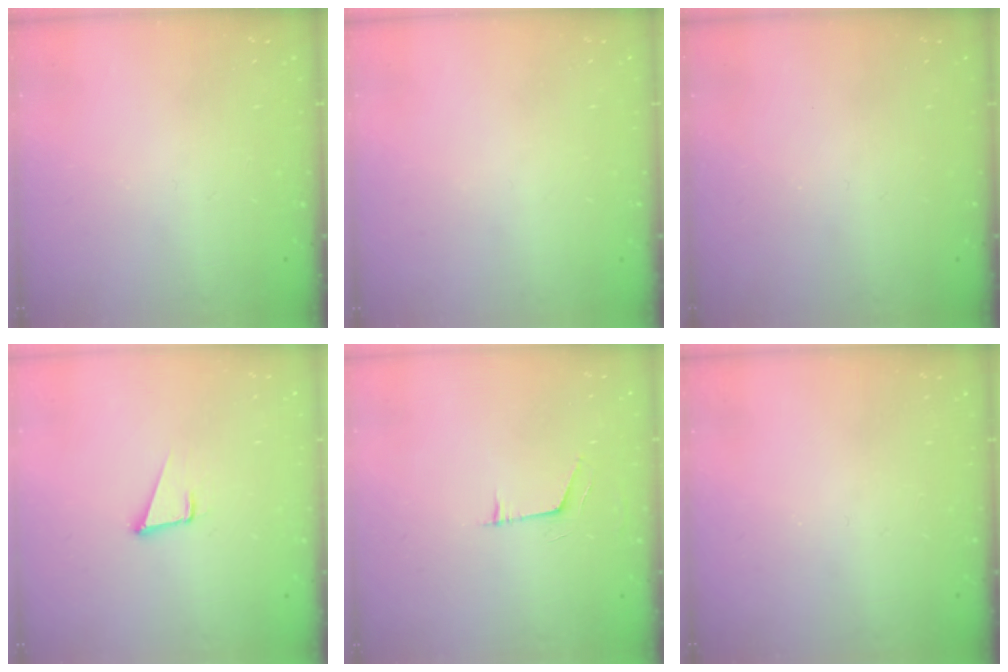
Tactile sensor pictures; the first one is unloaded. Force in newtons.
{"total": 0.0}
{"total": 0.0}
{"total": 3.4, "press": 2.5, "slide": 2.2}
{"total": 4.4, "press": 4.3, "slide": 0.7}
{"total": 0.0}